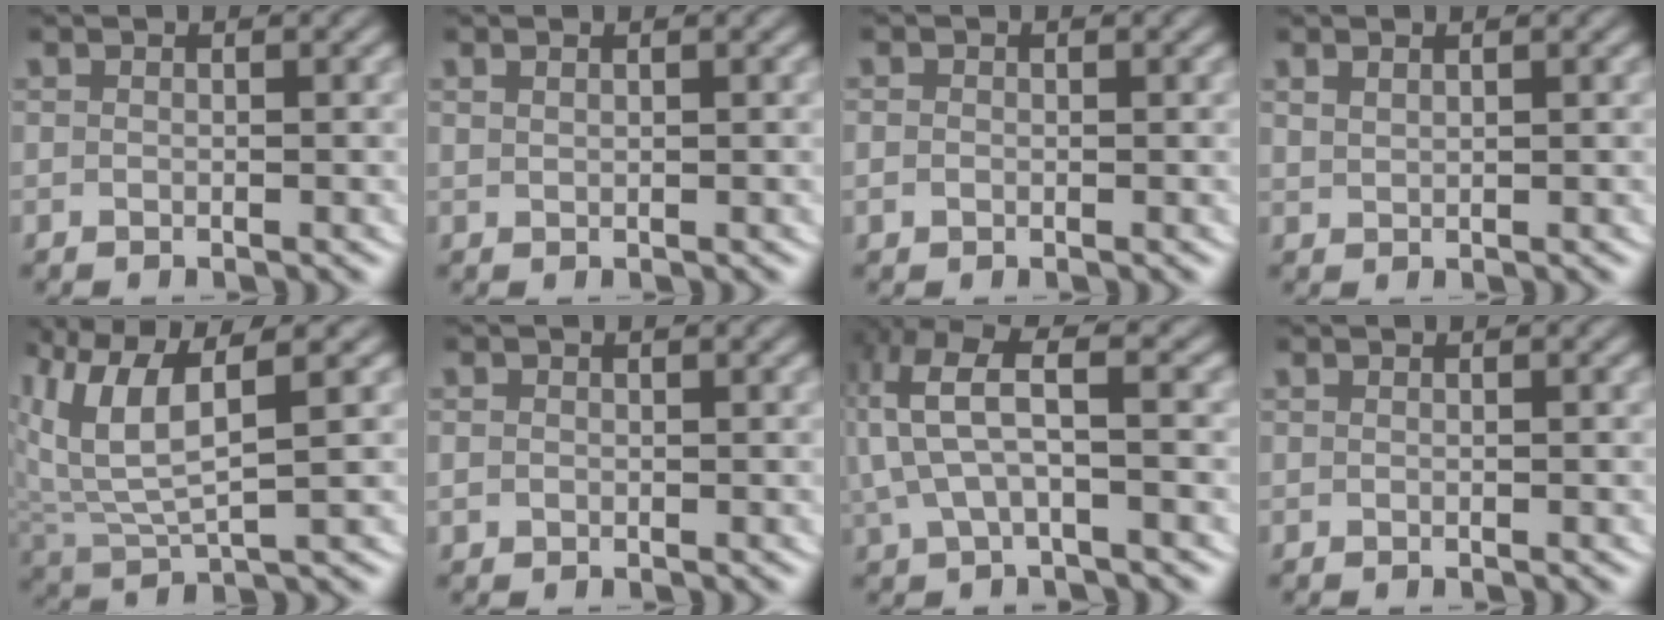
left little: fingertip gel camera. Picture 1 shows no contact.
{"total": 0.6, "force": [0.5, -0.3, 0.1], "torque": [0.002, 0.000, 0.013]}
{"total": 1.3, "force": [-0.3, 1.1, 0.5], "torque": [-0.017, -0.007, -0.003]}
{"total": 0.9, "force": [0.8, -0.2, 0.2], "torque": [-0.002, -0.002, 0.024]}
{"total": 6.6, "force": [1.9, 3.4, 5.3], "torque": [-0.120, 0.000, 0.038]}
{"total": 1.3, "force": [0.0, 1.2, 0.5], "torque": [-0.017, -0.006, 0.002]}
{"total": 7.7, "force": [1.9, 4.8, 5.8], "torque": [-0.136, 0.005, 0.024]}
{"total": 0.0}